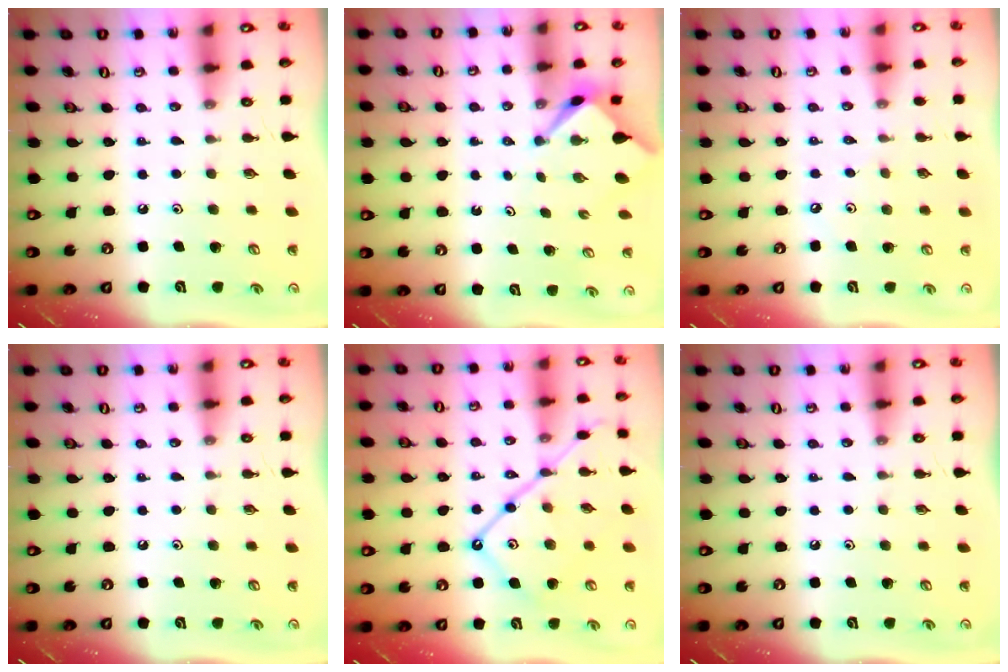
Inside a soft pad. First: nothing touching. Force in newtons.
{"total": 2.7, "press": 2.7, "slide": 0.3}
{"total": 2.8, "press": 2.8, "slide": 0.5}
{"total": 0.0}
{"total": 15.8, "press": 15.7, "slide": 1.5}
{"total": 0.0}